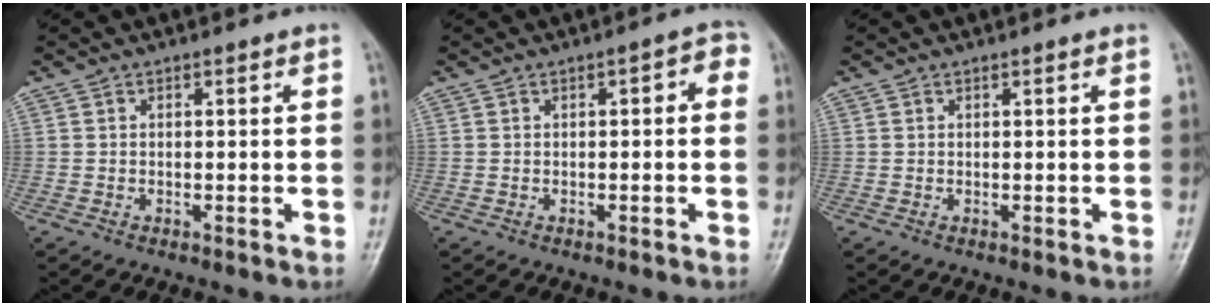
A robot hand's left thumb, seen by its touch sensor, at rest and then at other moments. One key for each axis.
{"total": 3.0, "fx": 0.1, "fy": 1.6, "fz": 2.5, "tx": -0.018, "ty": 0.017, "tz": -0.008}
{"total": 0.0}